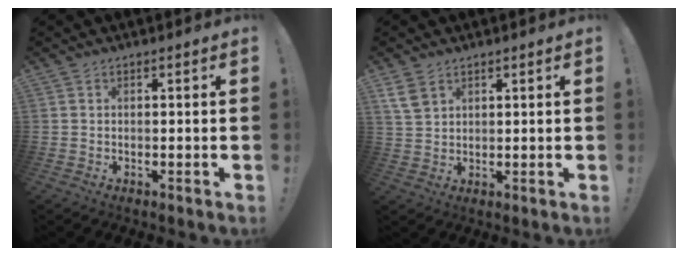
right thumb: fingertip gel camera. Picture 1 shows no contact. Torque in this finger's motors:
{"motor_torque": [-0.37, 0.64, 0.58, 0.33, 0.24]}